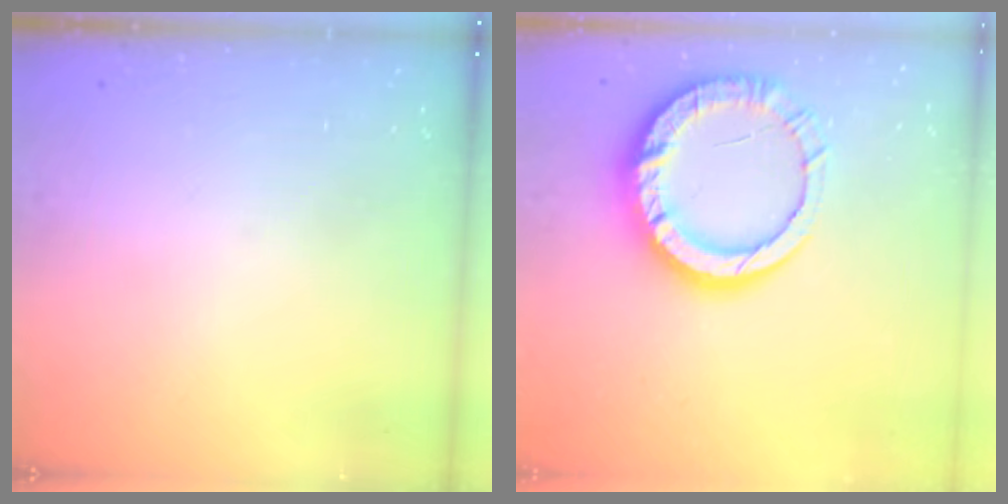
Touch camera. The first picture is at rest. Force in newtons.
{"total": 15.6, "press": 15.5, "slide": 1.4}